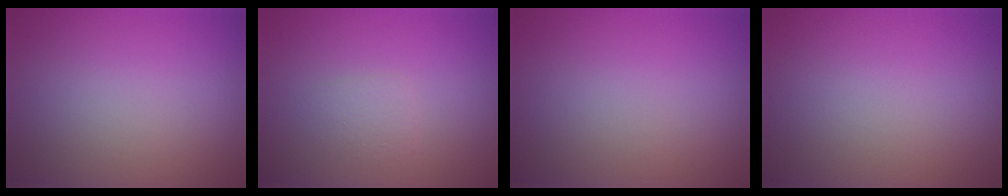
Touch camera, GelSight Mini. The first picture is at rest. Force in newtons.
{"total": 1.1, "press": 1.1, "slide": 0.1}
{"total": 0.0}
{"total": 0.0}